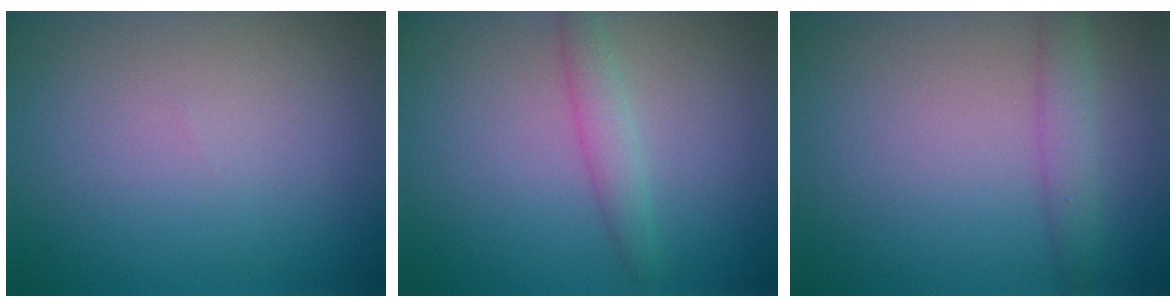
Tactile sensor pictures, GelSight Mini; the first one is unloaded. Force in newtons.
{"total": 2.0, "press": 2.0, "slide": 0.0}
{"total": 2.2, "press": 2.2, "slide": 0.1}